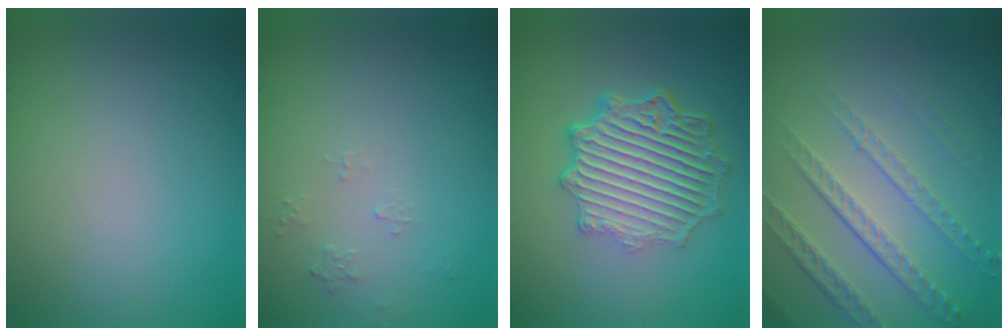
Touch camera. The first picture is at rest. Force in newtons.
{"total": 0.6, "press": 0.4, "slide": 0.5}
{"total": 7.0, "press": 5.4, "slide": 4.6}
{"total": 4.9, "press": 3.3, "slide": 3.7}